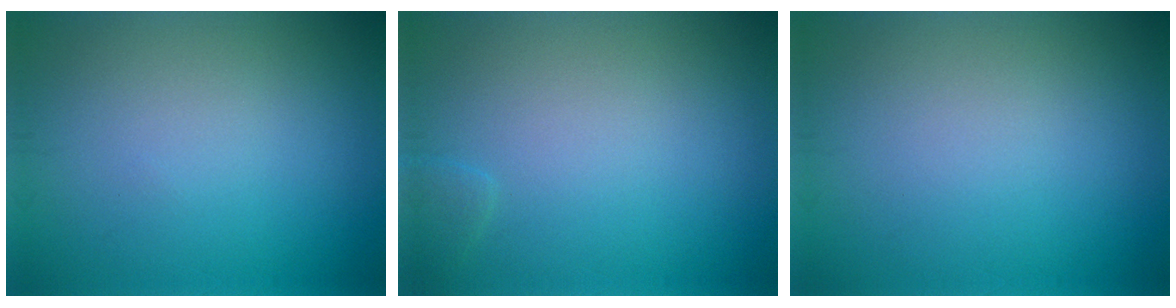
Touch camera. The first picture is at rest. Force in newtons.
{"total": 0.7, "press": 0.7, "slide": 0.1}
{"total": 0.0}